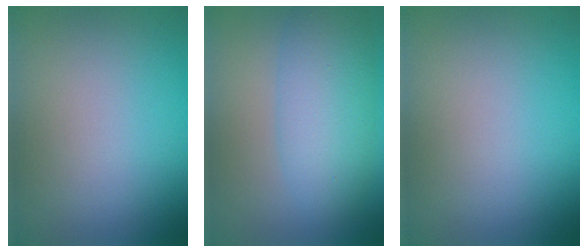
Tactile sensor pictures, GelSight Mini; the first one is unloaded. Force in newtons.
{"total": 5.7, "press": 5.6, "slide": 0.4}
{"total": 0.0}